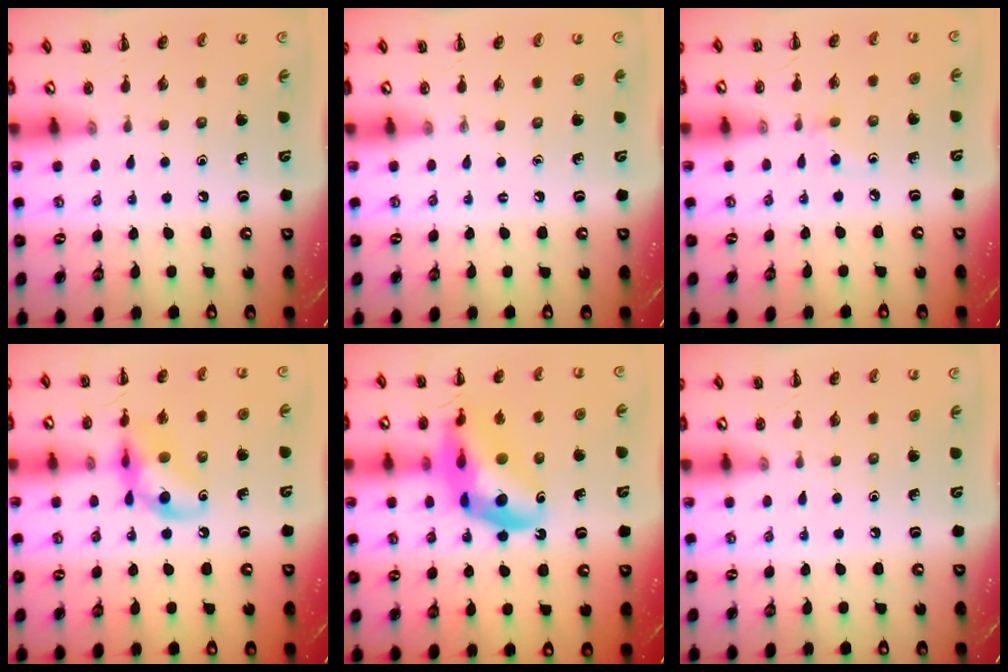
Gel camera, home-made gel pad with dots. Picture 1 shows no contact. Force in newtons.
{"total": 0.0}
{"total": 2.0, "press": 1.8, "slide": 0.8}
{"total": 12.9, "press": 12.7, "slide": 1.9}
{"total": 16.8, "press": 16.3, "slide": 4.3}
{"total": 0.0}